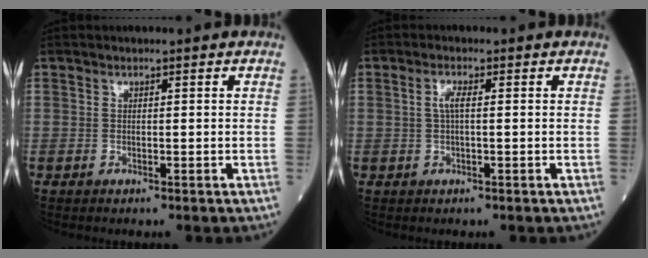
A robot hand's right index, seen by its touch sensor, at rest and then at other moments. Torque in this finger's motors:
{"motor_torque": [0.29, 0.09, 0.18, 0.06]}